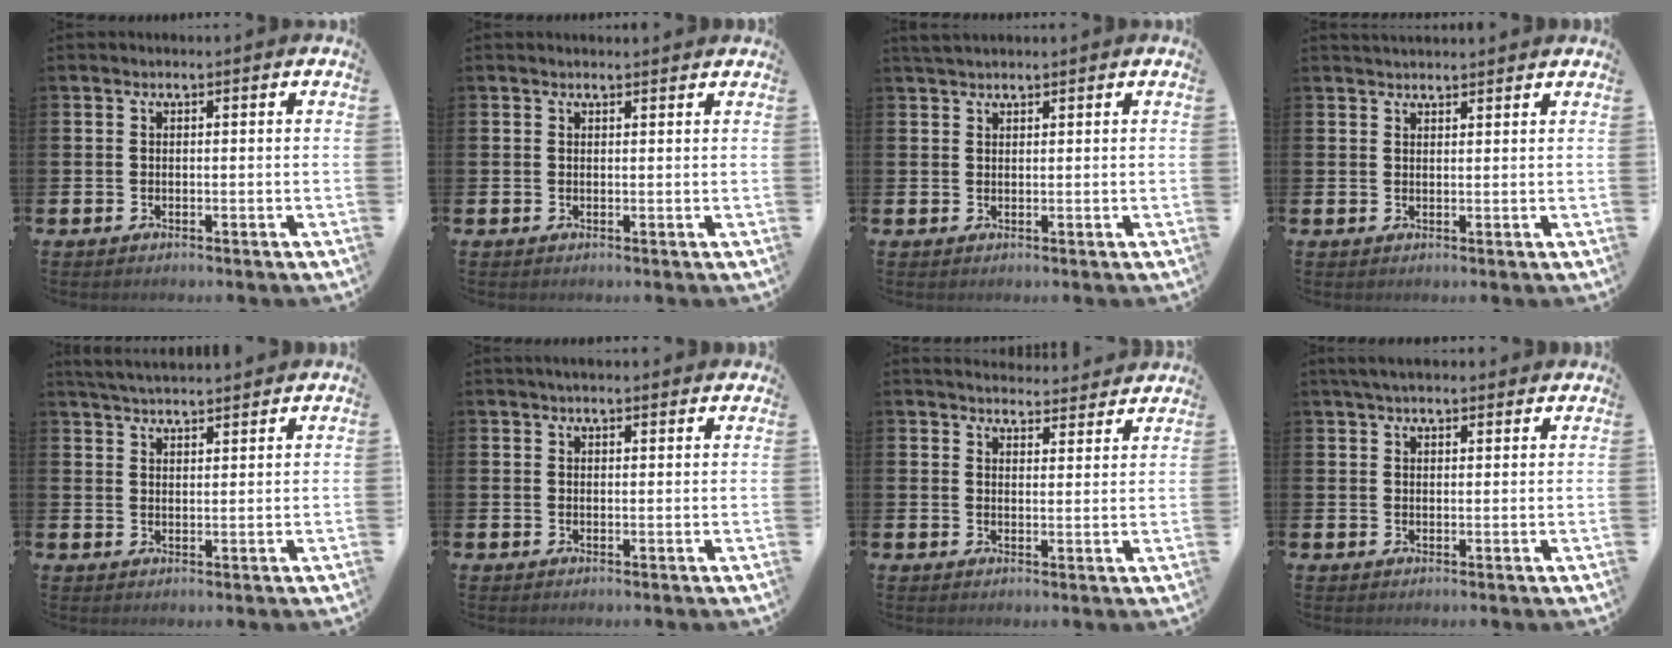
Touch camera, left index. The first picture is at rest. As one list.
[{"total": 0.9, "force": [0.8, 0.1, 0.2], "torque": [0.007, -0.003, 0.013]}, {"total": 1.7, "force": [1.6, 0.4, 0.4], "torque": [0.001, 0.000, 0.027]}, {"total": 2.1, "force": [2.1, 0.3, 0.1], "torque": [-0.002, -0.007, 0.038]}, {"total": 4.0, "force": [4.0, 0.2, 0.5], "torque": [-0.016, -0.018, 0.072]}, {"total": 2.2, "force": [2.2, 0.4, 0.5], "torque": [-0.001, -0.007, 0.037]}, {"total": 3.8, "force": [3.7, 0.8, -0.1], "torque": [0.005, -0.025, 0.065]}, {"total": 3.5, "force": [3.2, 0.9, 1.3], "torque": [-0.029, -0.005, 0.058]}]